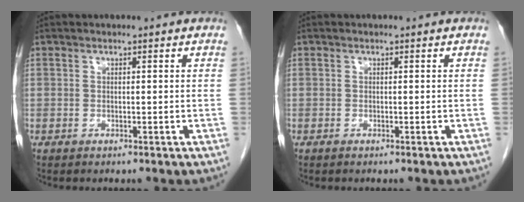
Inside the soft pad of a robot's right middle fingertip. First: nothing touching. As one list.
[{"total": 0.0}]